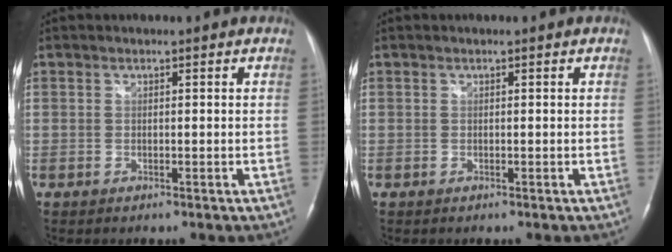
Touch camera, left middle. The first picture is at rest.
{"total": 0.0}